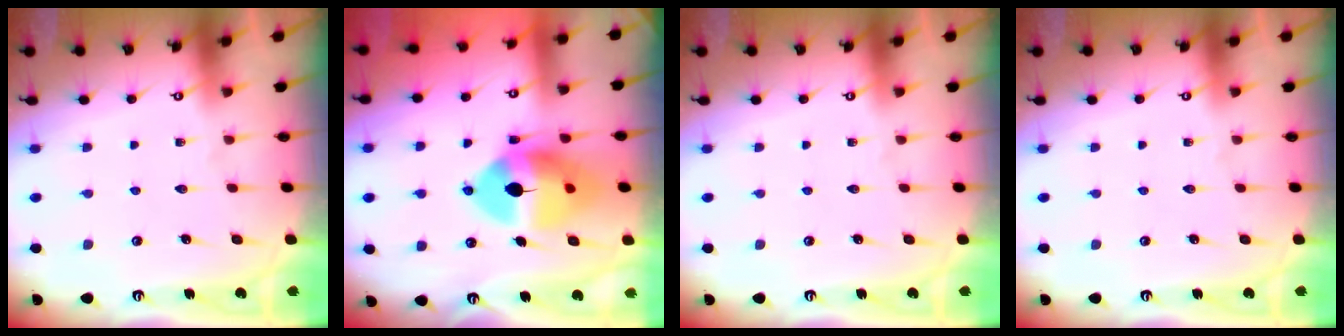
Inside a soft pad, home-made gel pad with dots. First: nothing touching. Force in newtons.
{"total": 15.9, "press": 15.8, "slide": 2.2}
{"total": 0.0}
{"total": 0.0}